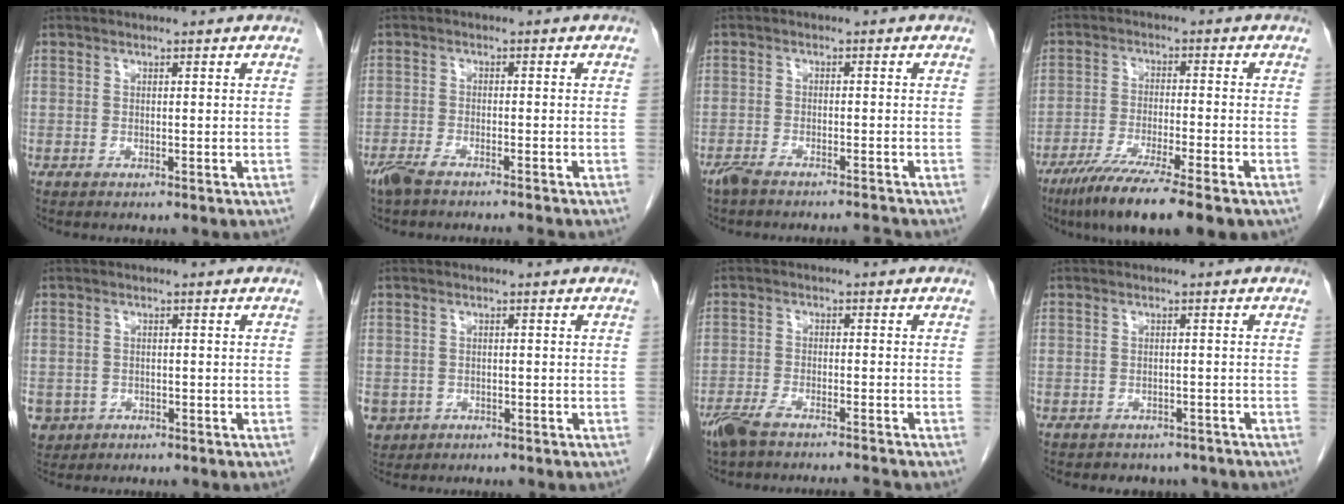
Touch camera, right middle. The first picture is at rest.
{"total": 5.4, "force": [-4.7, 0.2, 2.6], "torque": [-0.041, -0.012, -0.081]}
{"total": 3.9, "force": [-3.6, -0.3, 1.4], "torque": [-0.026, -0.008, -0.062]}
{"total": 11.8, "force": [-8.2, 0.6, 8.5], "torque": [-0.141, -0.030, -0.130]}
{"total": 4.7, "force": [-2.3, 4.0, 1.0], "torque": [-0.015, 0.003, -0.031]}
{"total": 4.2, "force": [-2.0, 3.6, 0.8], "torque": [-0.013, 0.003, -0.027]}
{"total": 7.4, "force": [-6.6, 0.1, 3.3], "torque": [-0.057, -0.010, -0.111]}
{"total": 5.6, "force": [-4.9, 2.7, 0.7], "torque": [-0.008, 0.008, -0.050]}